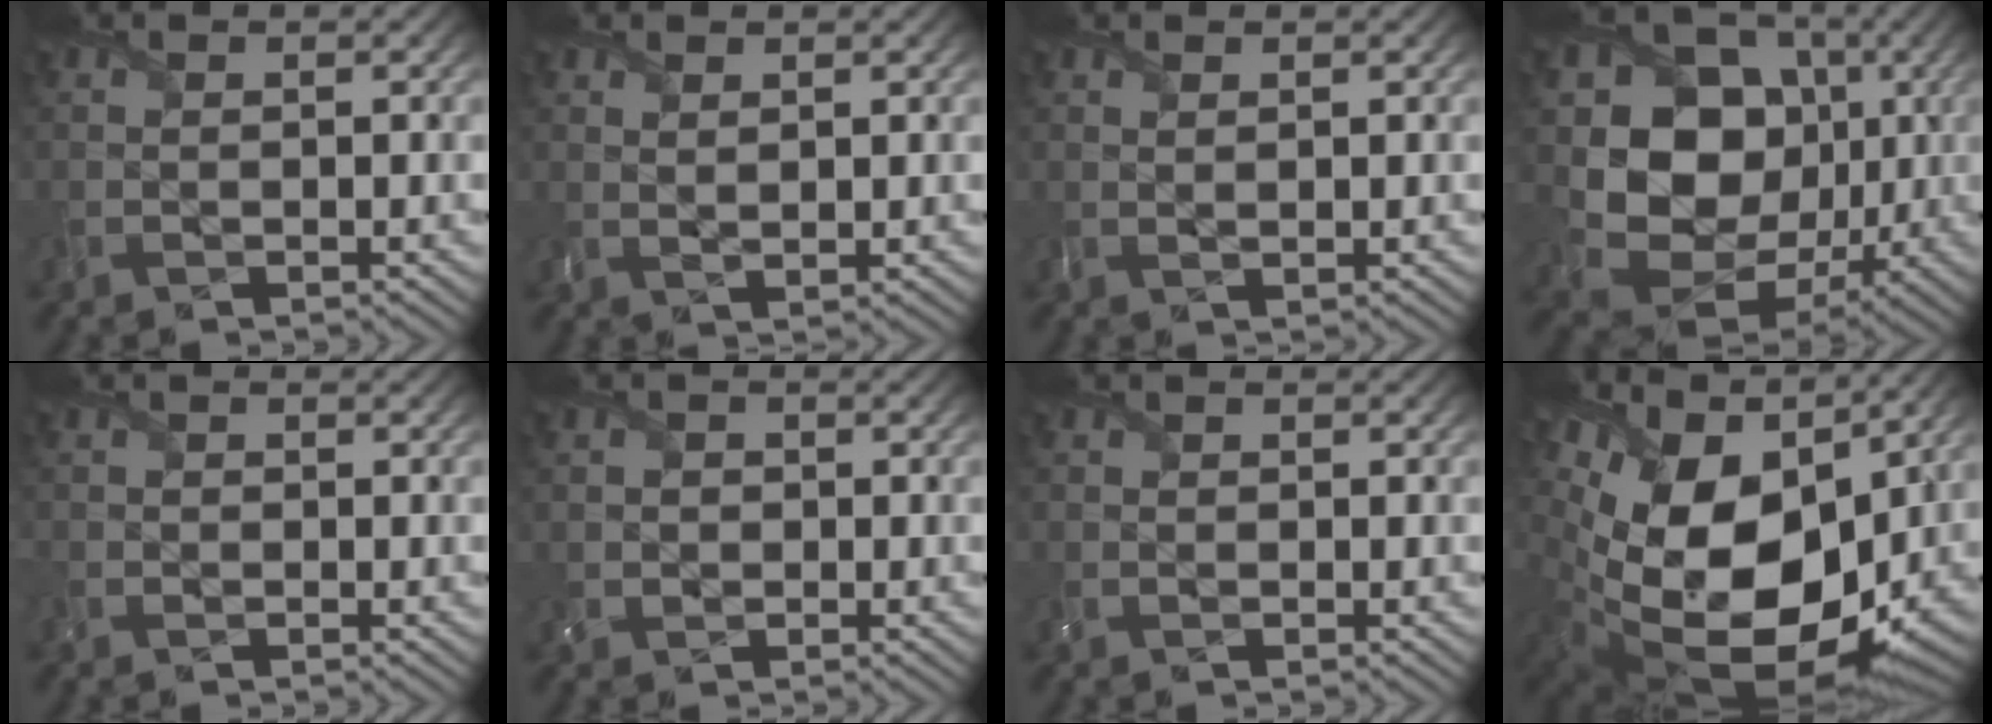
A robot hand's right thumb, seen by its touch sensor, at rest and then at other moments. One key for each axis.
{"total": 1.5, "fx": 1.0, "fy": 0.6, "fz": 0.9, "tx": -0.022, "ty": -0.004, "tz": 0.024}
{"total": 0.9, "fx": 0.7, "fy": 0.3, "fz": 0.4, "tx": -0.014, "ty": -0.001, "tz": 0.016}
{"total": 14.5, "fx": 1.2, "fy": 12.4, "fz": 7.3, "tx": -0.162, "ty": -0.024, "tz": 0.017}
{"total": 1.2, "fx": -0.5, "fy": 1.0, "fz": 0.3, "tx": -0.005, "ty": -0.007, "tz": -0.010}
{"total": 1.8, "fx": -0.1, "fy": 1.8, "fz": 0.5, "tx": -0.012, "ty": 0.001, "tz": -0.003}
{"total": 0.9, "fx": -0.2, "fy": 0.9, "fz": 0.2, "tx": -0.003, "ty": -0.004, "tz": -0.005}
{"total": 19.9, "fx": 3.0, "fy": 13.0, "fz": 14.8, "tx": -0.299, "ty": -0.035, "tz": 0.083}